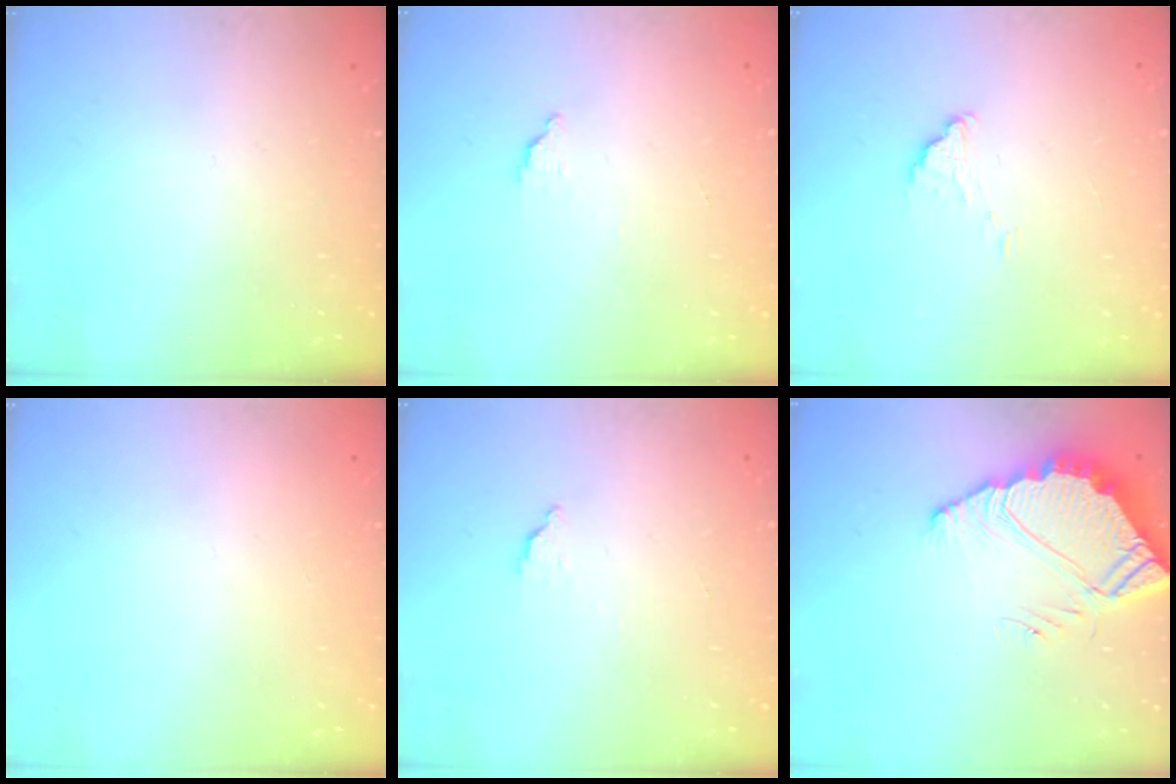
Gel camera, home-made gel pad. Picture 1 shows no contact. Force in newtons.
{"total": 2.0, "press": 2.0, "slide": 0.1}
{"total": 1.5, "press": 1.5, "slide": 0.1}
{"total": 2.1, "press": 2.1, "slide": 0.1}
{"total": 2.0, "press": 2.0, "slide": 0.1}
{"total": 7.2, "press": 7.2, "slide": 0.6}